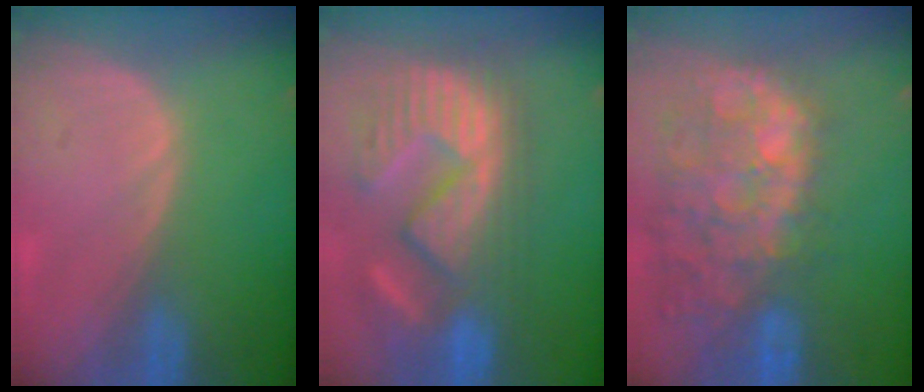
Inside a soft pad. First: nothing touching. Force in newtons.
{"total": 12.7, "press": 11.9, "slide": 4.5}
{"total": 13.6, "press": 11.5, "slide": 7.2}